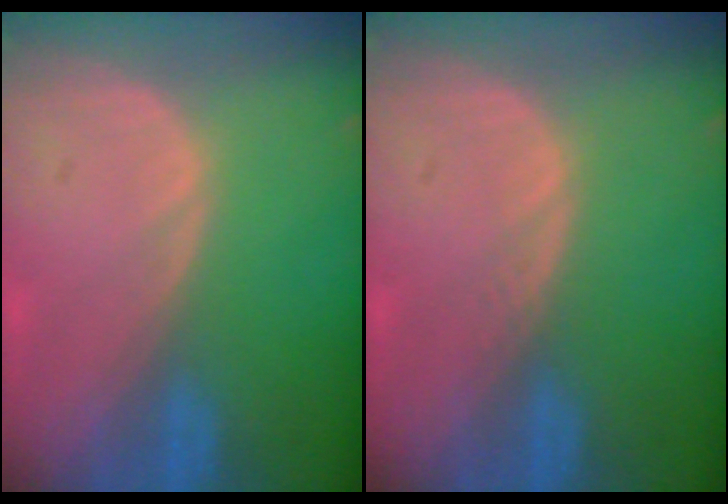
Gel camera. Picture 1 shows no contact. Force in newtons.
{"total": 0.6, "press": 0.6, "slide": 0.0}